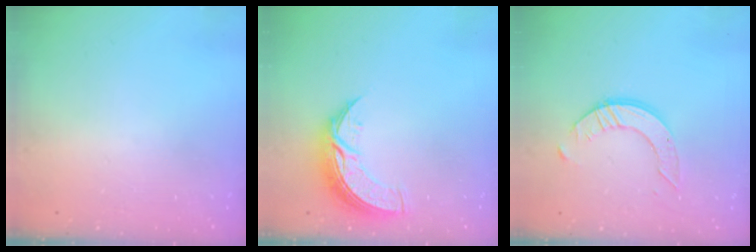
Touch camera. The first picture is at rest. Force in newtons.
{"total": 9.5, "press": 9.5, "slide": 0.8}
{"total": 6.5, "press": 6.5, "slide": 0.6}